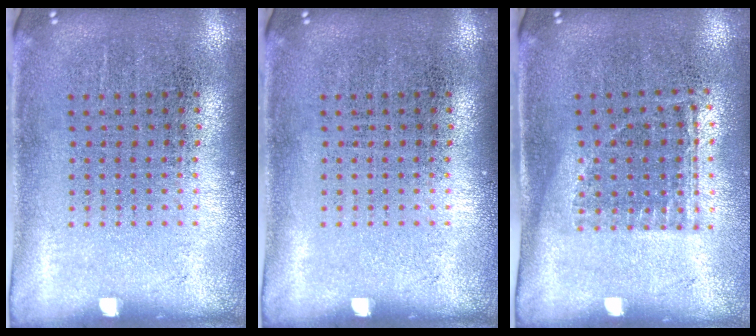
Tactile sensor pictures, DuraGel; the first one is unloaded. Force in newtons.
{"total": 0.0}
{"total": 1.2, "press": 0.9, "slide": 0.7}